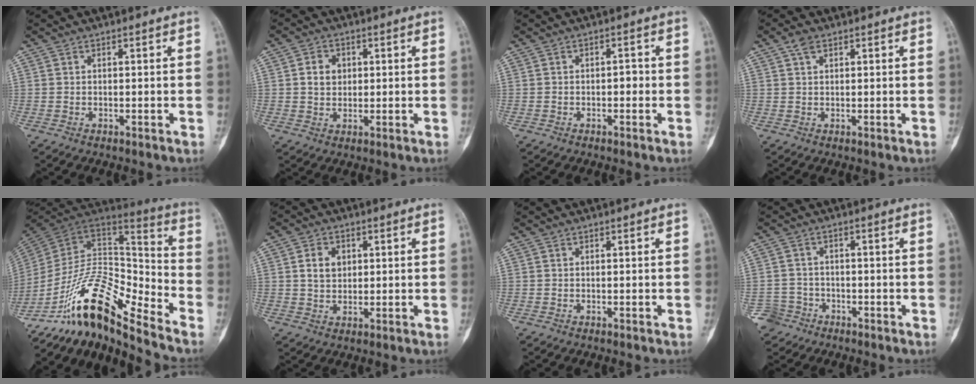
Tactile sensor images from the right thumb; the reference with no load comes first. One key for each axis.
{"total": 4.4, "fx": 0.8, "fy": 3.6, "fz": 2.3, "tx": -0.019, "ty": 0.000, "tz": 0.012}
{"total": 3.2, "fx": -0.7, "fy": 1.9, "fz": 2.4, "tx": -0.020, "ty": 0.013, "tz": -0.015}
{"total": 2.3, "fx": 1.3, "fy": 1.3, "fz": 1.4, "tx": -0.024, "ty": 0.002, "tz": 0.025}
{"total": 19.4, "fx": -14.3, "fy": 5.6, "fz": 11.8, "tx": -0.184, "ty": 0.114, "tz": -0.250}
{"total": 4.9, "fx": 1.2, "fy": 3.8, "fz": 2.9, "tx": -0.032, "ty": -0.005, "tz": 0.021}
{"total": 0.0}
{"total": 4.4, "fx": -2.7, "fy": 3.5, "fz": -0.1, "tx": 0.016, "ty": 0.018, "tz": -0.050}